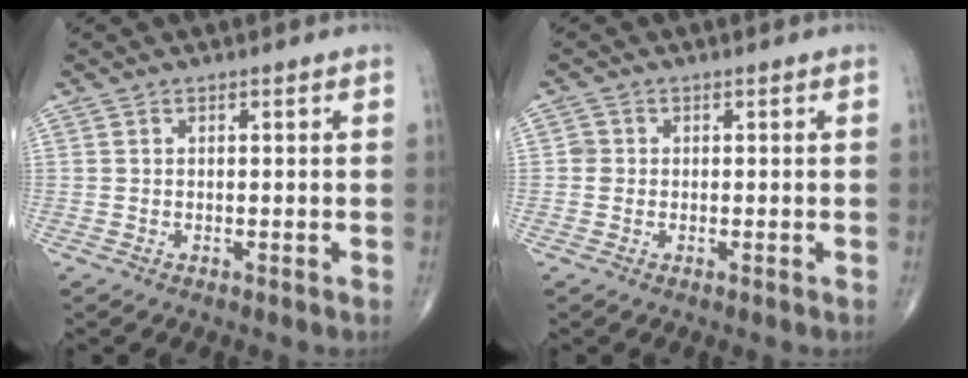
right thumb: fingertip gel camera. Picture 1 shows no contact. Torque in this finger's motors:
{"motor_torque": [0.41, 0.39, 0.40, 0.07, -0.03]}